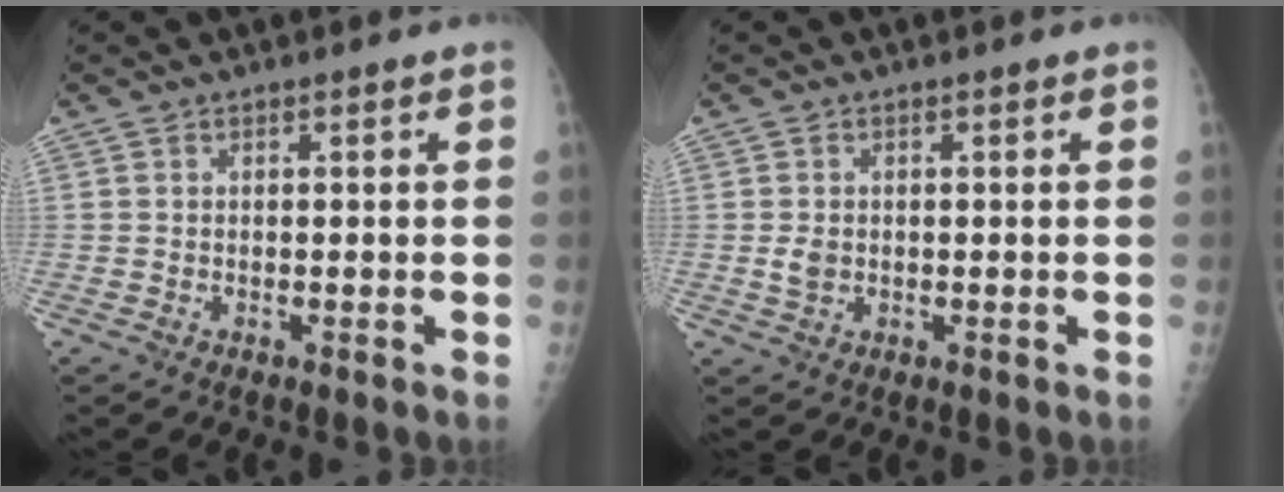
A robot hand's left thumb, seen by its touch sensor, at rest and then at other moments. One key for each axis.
{"total": 2.3, "fx": -0.1, "fy": 1.7, "fz": 1.4, "tx": -0.022, "ty": -0.001, "tz": 0.000}